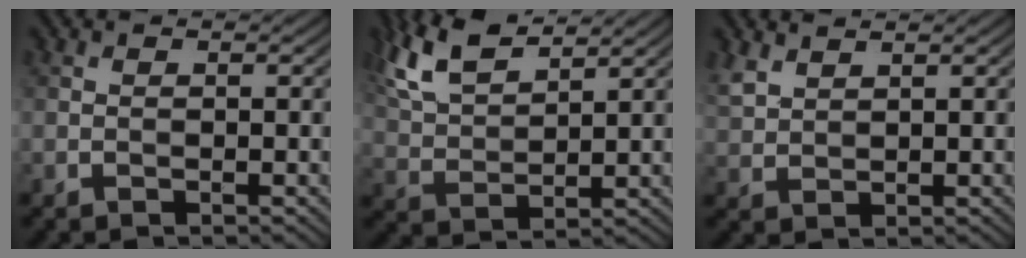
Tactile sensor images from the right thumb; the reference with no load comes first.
{"total": 9.1, "force": [6.5, 3.0, 5.7], "torque": [-0.144, 0.017, 0.134]}
{"total": 3.0, "force": [2.4, 1.2, 1.4], "torque": [-0.042, 0.003, 0.058]}